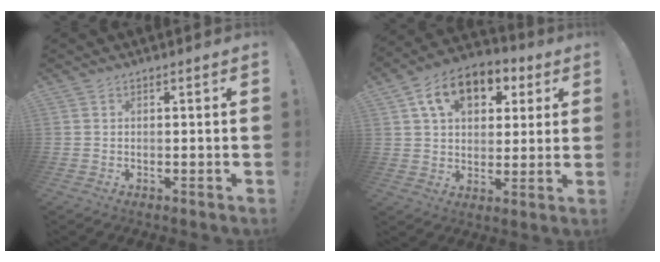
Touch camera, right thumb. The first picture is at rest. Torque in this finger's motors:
{"motor_torque": [-0.51, 1.29, 0.68, -0.33, 0.10]}